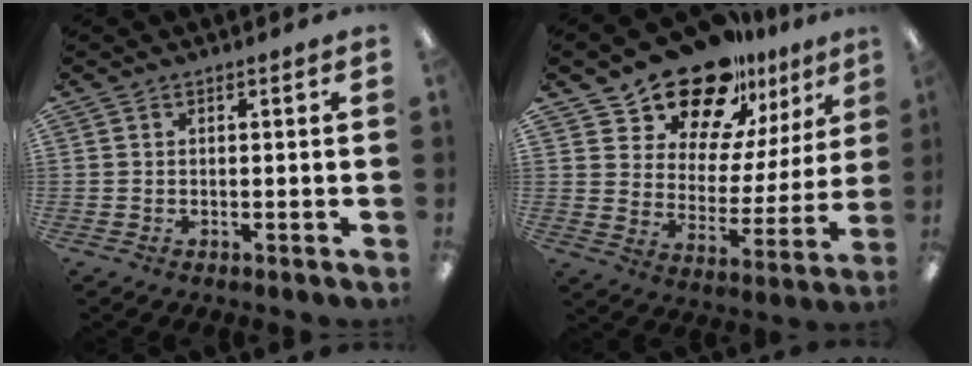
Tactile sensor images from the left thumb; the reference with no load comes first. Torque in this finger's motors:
{"motor_torque": [0.60, 0.80, 1.44, -1.33, 0.07]}